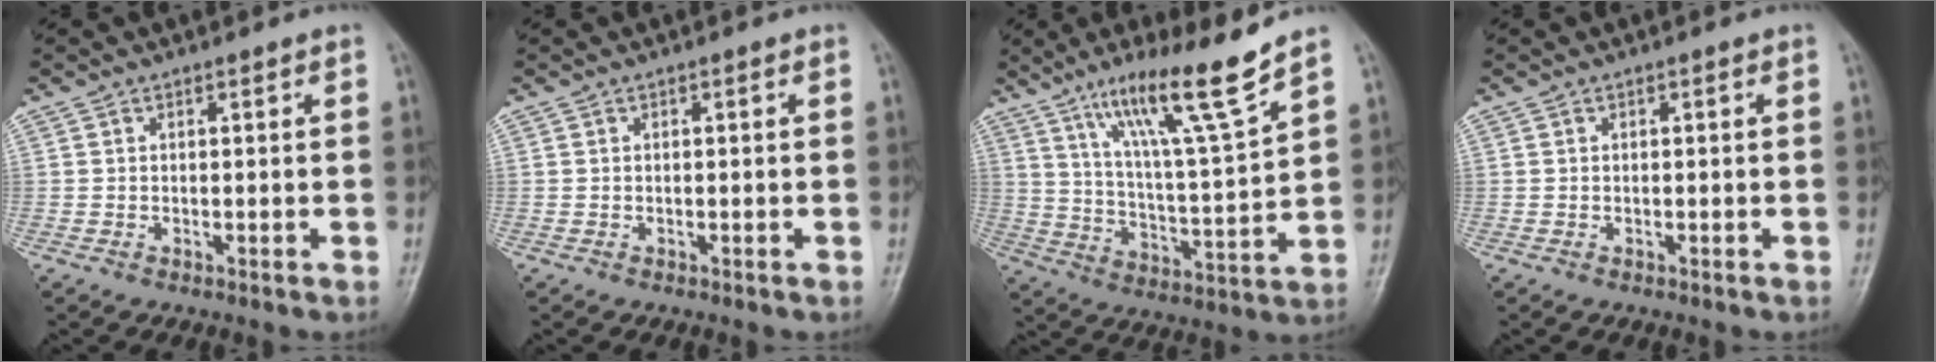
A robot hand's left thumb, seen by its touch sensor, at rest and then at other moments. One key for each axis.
{"total": 0.0}
{"total": 15.0, "fx": 10.3, "fy": 0.3, "fz": 10.8, "tx": -0.180, "ty": -0.060, "tz": 0.182}
{"total": 0.0}